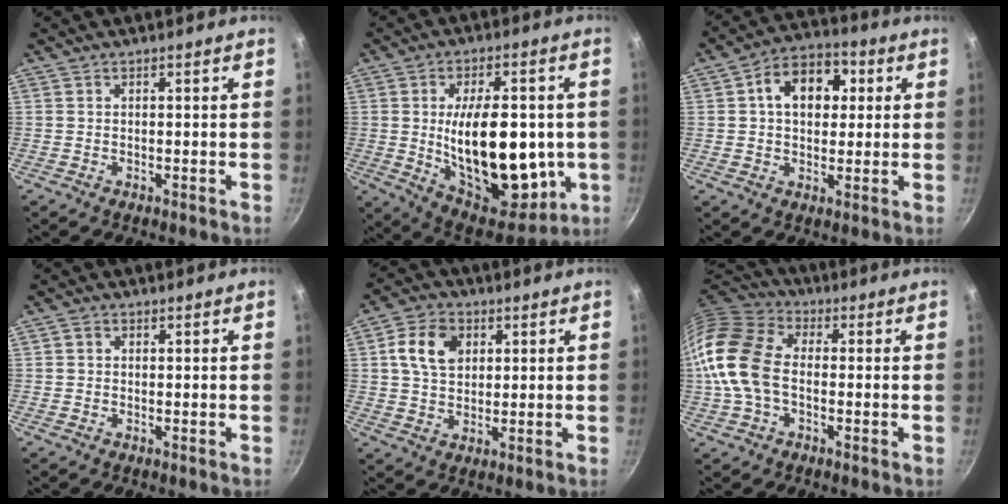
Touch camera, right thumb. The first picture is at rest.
{"total": 24.3, "force": [-1.2, 12.7, 20.7], "torque": [-0.279, -0.017, -0.001]}
{"total": 11.8, "force": [2.5, 8.3, 8.0], "torque": [-0.083, 0.014, 0.026]}
{"total": 1.4, "force": [0.3, 1.2, 0.6], "torque": [-0.009, 0.004, 0.002]}
{"total": 9.2, "force": [2.6, 6.5, 5.9], "torque": [-0.092, 0.006, 0.041]}
{"total": 15.9, "force": [-1.0, 10.8, 11.7], "torque": [-0.218, 0.032, -0.036]}